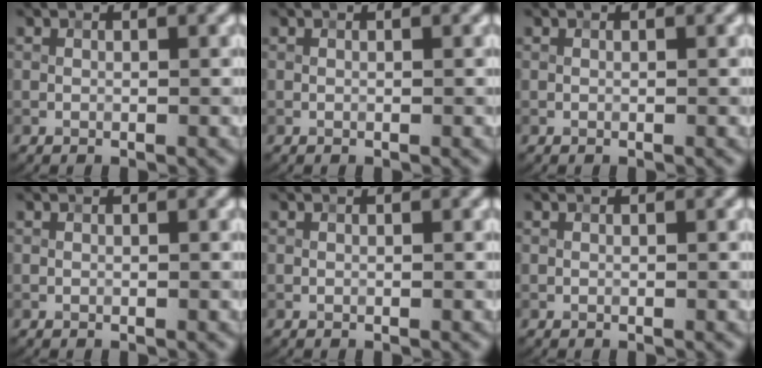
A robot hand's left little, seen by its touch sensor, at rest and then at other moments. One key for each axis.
{"total": 0.0}
{"total": 0.0}
{"total": 0.0}
{"total": 0.0}
{"total": 0.0}